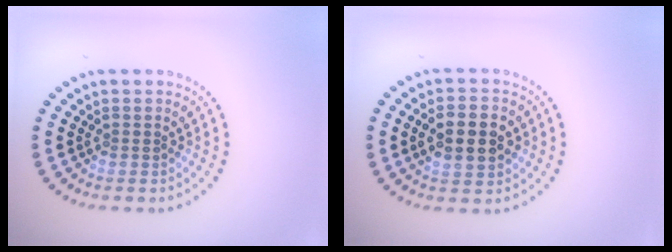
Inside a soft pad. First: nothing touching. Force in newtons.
{"total": 5.0, "press": 5.0, "slide": 0.3}